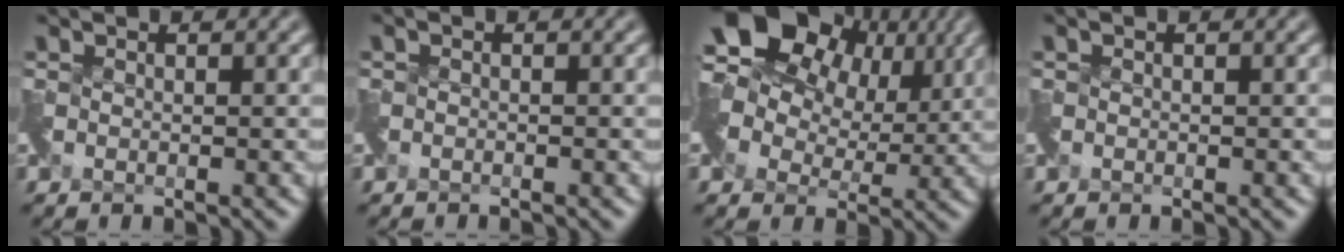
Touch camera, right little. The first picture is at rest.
{"total": 1.1, "force": [-1.0, 0.0, -0.3], "torque": [0.004, -0.013, -0.024]}
{"total": 12.1, "force": [5.0, 8.2, 7.3], "torque": [-0.124, 0.026, 0.079]}
{"total": 0.0}